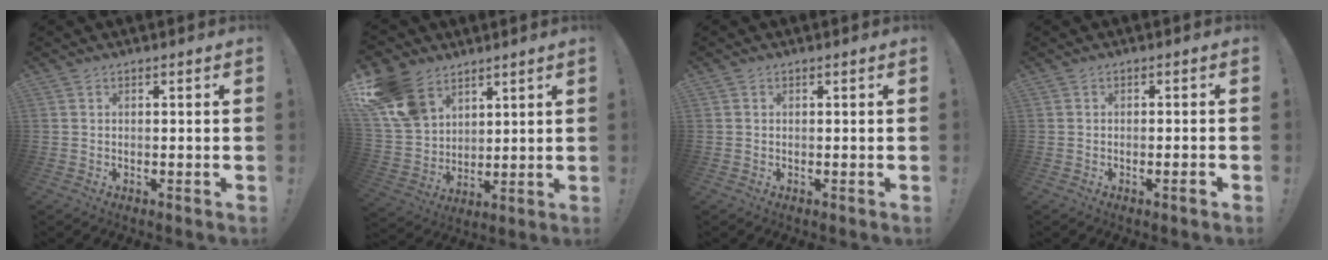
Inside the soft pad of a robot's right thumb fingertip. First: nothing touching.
{"total": 15.7, "force": [9.4, 10.7, 6.6], "torque": [-0.124, -0.047, 0.190]}
{"total": 0.0}
{"total": 2.3, "force": [-1.1, 0.0, 2.1], "torque": [-0.037, 0.001, -0.018]}